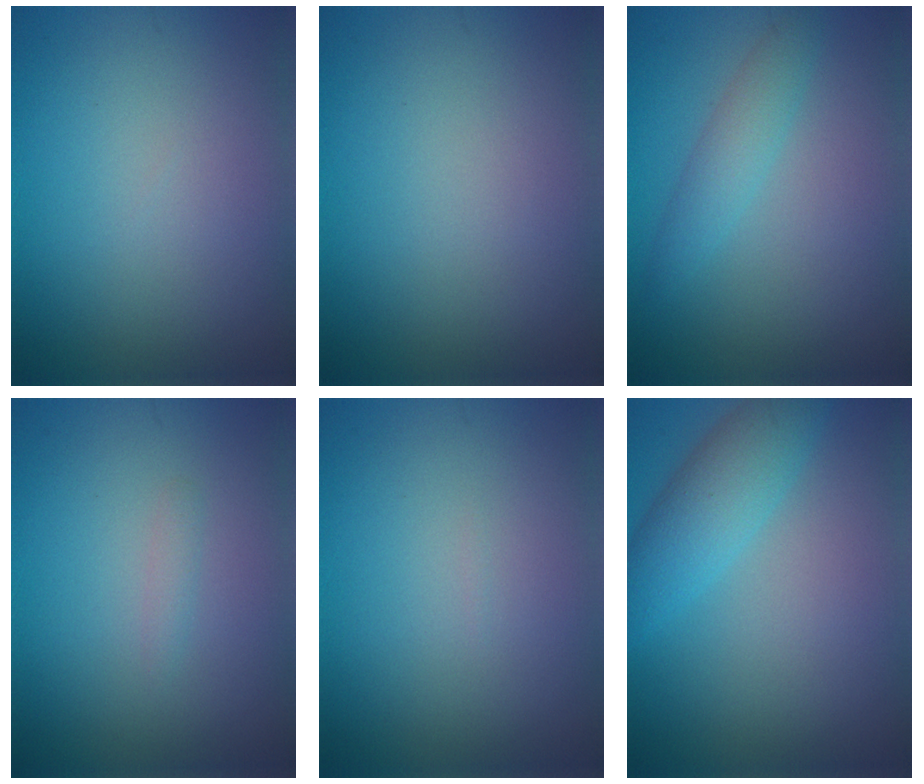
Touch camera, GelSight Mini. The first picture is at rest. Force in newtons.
{"total": 0.0}
{"total": 2.2, "press": 2.2, "slide": 0.1}
{"total": 0.7, "press": 0.7, "slide": 0.0}
{"total": 0.0}
{"total": 4.0, "press": 4.0, "slide": 0.1}